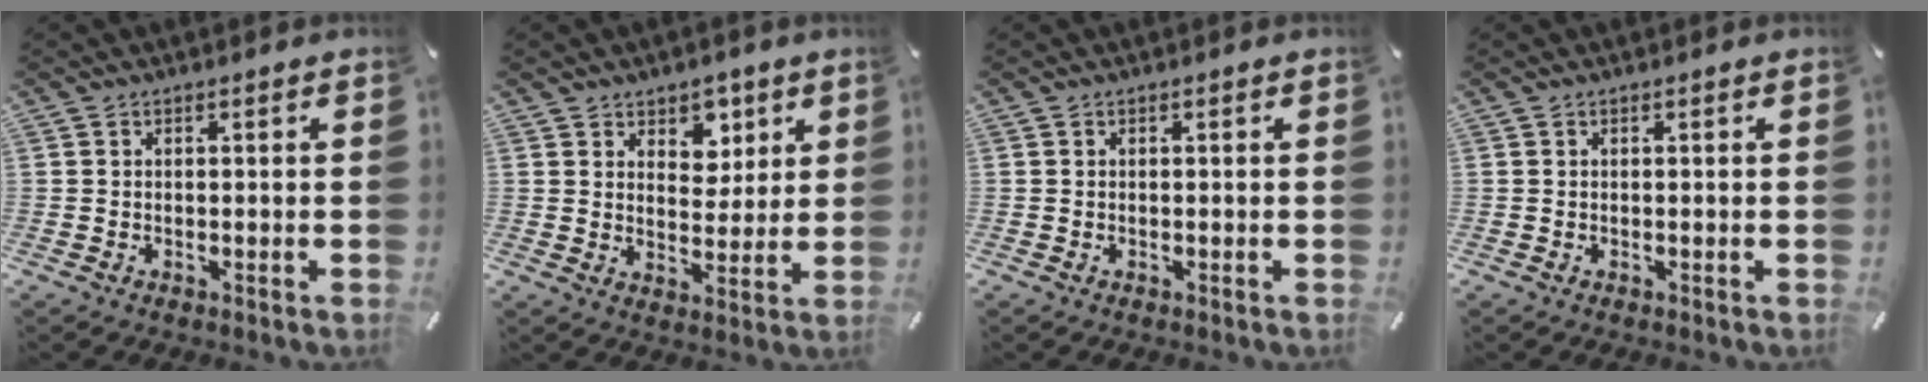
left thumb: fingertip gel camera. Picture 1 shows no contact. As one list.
[{"total": 6.1, "force": [3.5, 5.0, 1.1], "torque": [0.005, -0.026, 0.057]}, {"total": 0.0}, {"total": 0.0}]